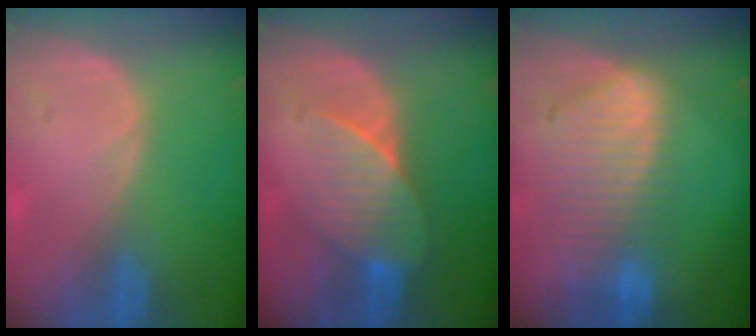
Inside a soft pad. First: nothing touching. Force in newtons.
{"total": 7.1, "press": 6.5, "slide": 2.8}
{"total": 9.3, "press": 8.1, "slide": 4.6}